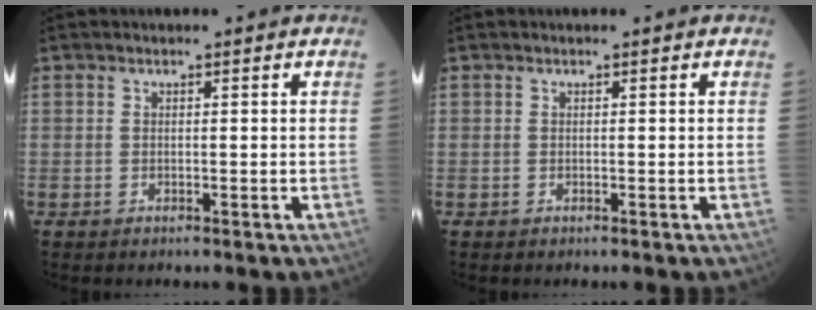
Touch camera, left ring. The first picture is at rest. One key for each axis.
{"total": 0.0}